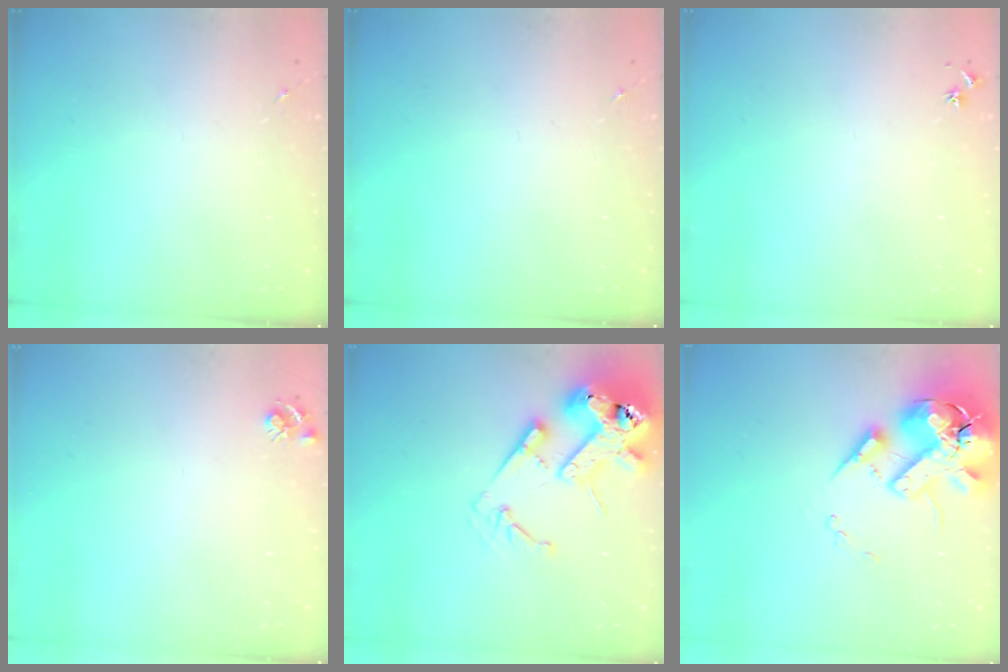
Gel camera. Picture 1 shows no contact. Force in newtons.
{"total": 0.0}
{"total": 3.0, "press": 2.9, "slide": 0.4}
{"total": 4.8, "press": 4.7, "slide": 0.7}
{"total": 18.0, "press": 17.9, "slide": 2.6}
{"total": 20.7, "press": 20.4, "slide": 3.5}